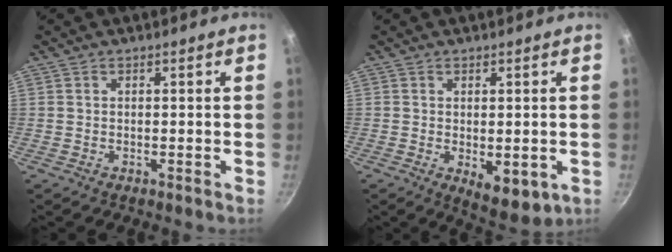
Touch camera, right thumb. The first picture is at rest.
{"total": 7.2, "force": [-1.4, 3.5, 6.1], "torque": [-0.074, -0.016, -0.007]}